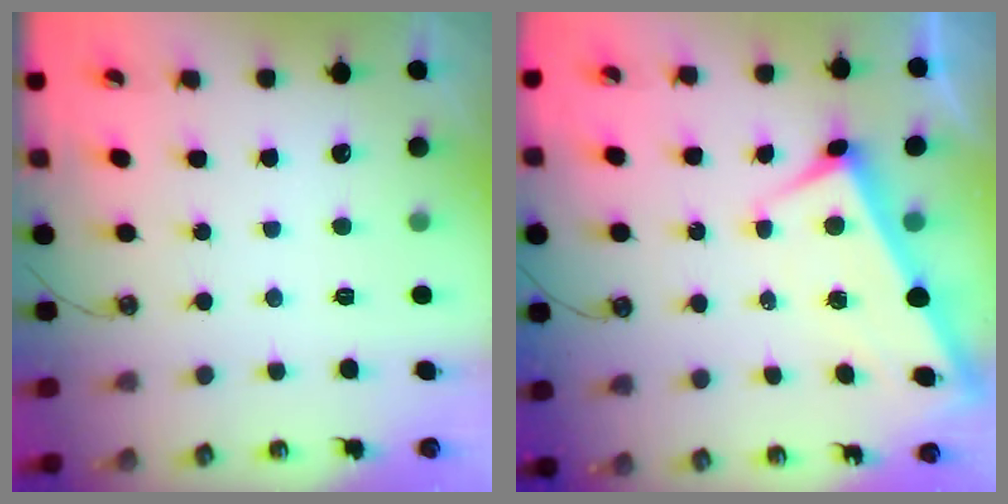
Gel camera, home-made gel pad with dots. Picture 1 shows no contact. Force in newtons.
{"total": 2.6, "press": 2.5, "slide": 0.7}